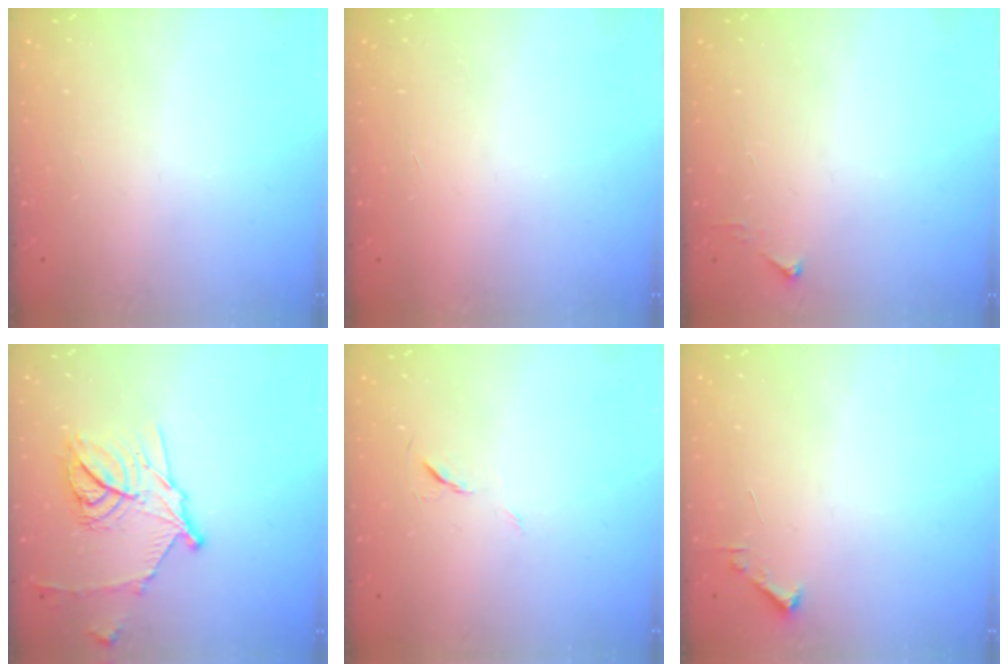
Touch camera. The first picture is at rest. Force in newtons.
{"total": 1.5, "press": 1.5, "slide": 0.1}
{"total": 3.1, "press": 3.1, "slide": 0.4}
{"total": 14.9, "press": 14.9, "slide": 0.8}
{"total": 5.6, "press": 5.1, "slide": 2.2}
{"total": 1.7, "press": 1.7, "slide": 0.2}